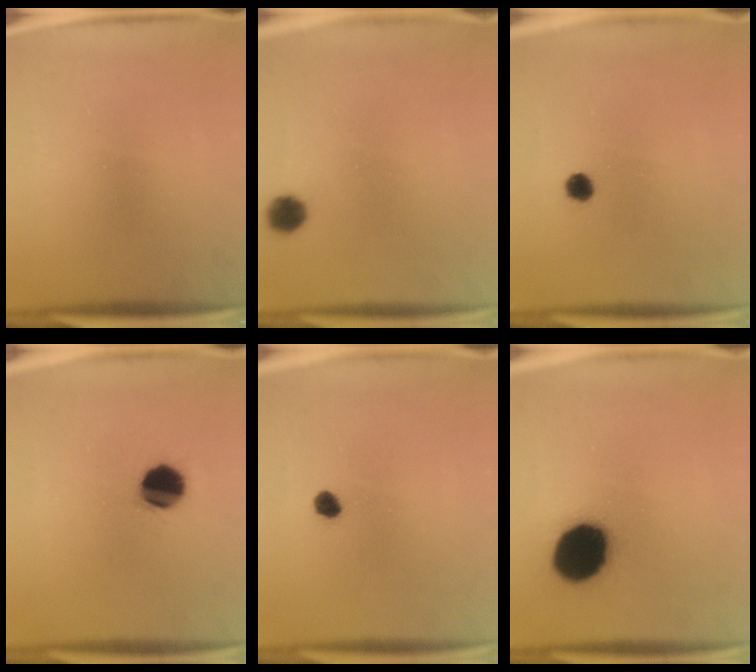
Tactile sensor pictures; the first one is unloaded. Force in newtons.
{"total": 4.2}
{"total": 2.3}
{"total": 9.4}
{"total": 2.2}
{"total": 18.9}